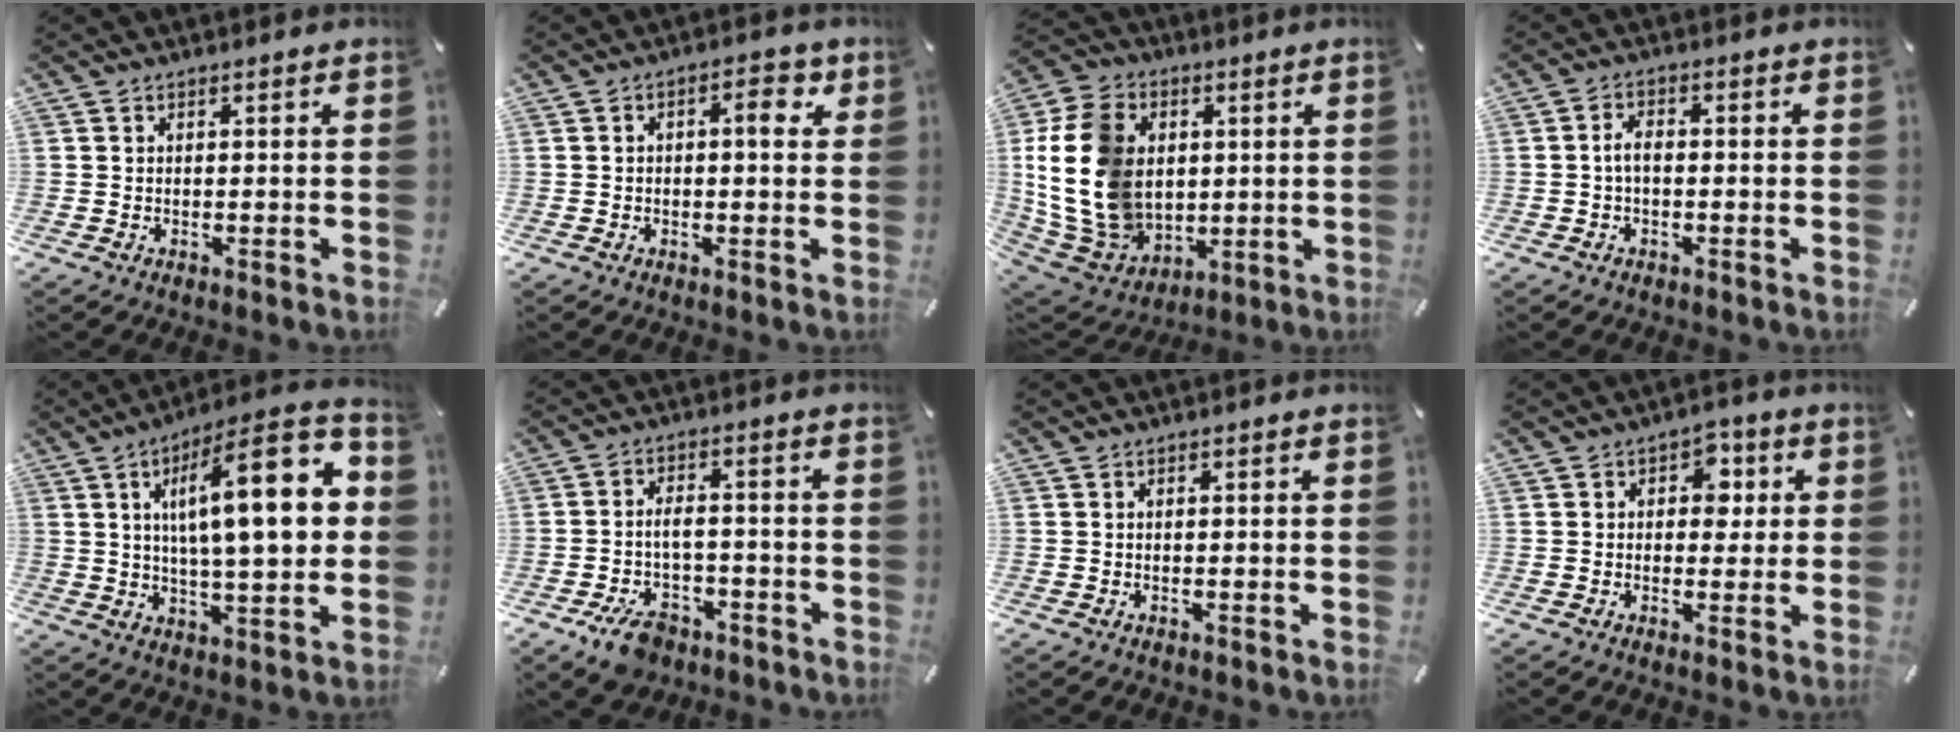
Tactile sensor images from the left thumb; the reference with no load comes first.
{"total": 5.1, "force": [0.9, 2.5, 4.4], "torque": [-0.056, 0.001, 0.007]}
{"total": 19.8, "force": [1.7, 15.6, 12.0], "torque": [-0.285, -0.006, 0.035]}
{"total": 3.5, "force": [-0.6, 2.0, 2.8], "torque": [-0.060, 0.005, -0.014]}
{"total": 21.6, "force": [5.1, 7.1, 19.7], "torque": [-0.309, -0.015, 0.064]}
{"total": 7.6, "force": [-3.3, 4.8, 4.9], "torque": [-0.080, 0.018, -0.056]}
{"total": 0.0}
{"total": 6.5, "force": [0.9, 5.1, 4.0], "torque": [-0.038, -0.001, 0.006]}